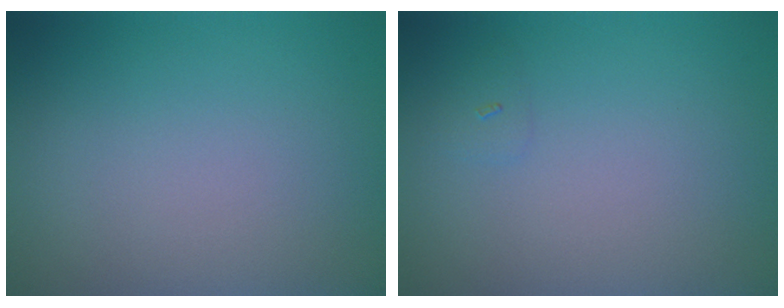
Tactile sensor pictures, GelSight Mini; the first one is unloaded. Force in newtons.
{"total": 0.6, "press": 0.6, "slide": 0.1}